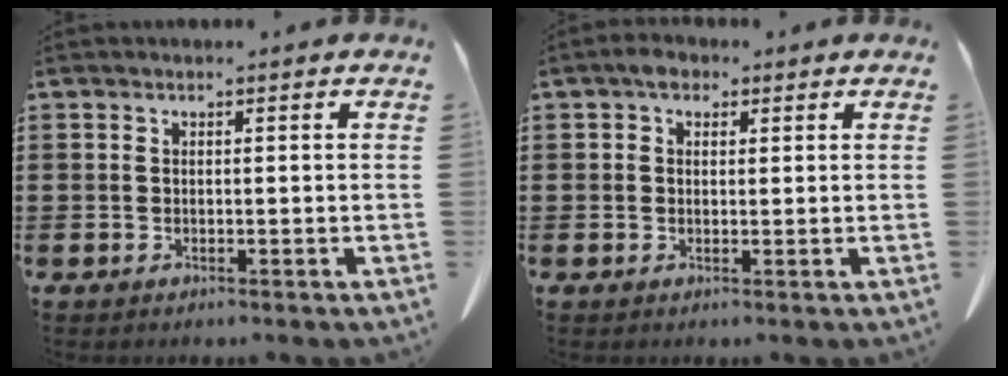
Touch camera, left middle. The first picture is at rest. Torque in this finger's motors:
{"motor_torque": [-0.07, 0.23, 0.13, 0.03]}